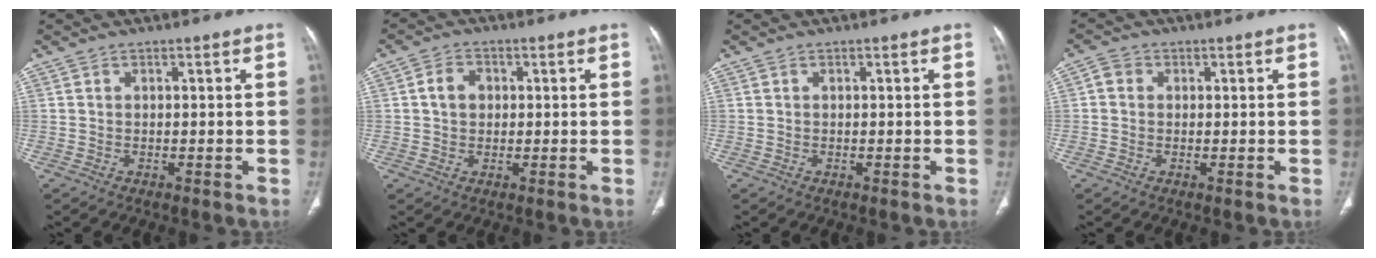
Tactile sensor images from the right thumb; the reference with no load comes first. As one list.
[{"total": 4.2, "force": [0.6, 3.3, 2.5], "torque": [-0.032, 0.007, 0.008]}, {"total": 0.0}, {"total": 2.3, "force": [0.3, 2.0, 1.1], "torque": [-0.013, 0.007, 0.001]}]